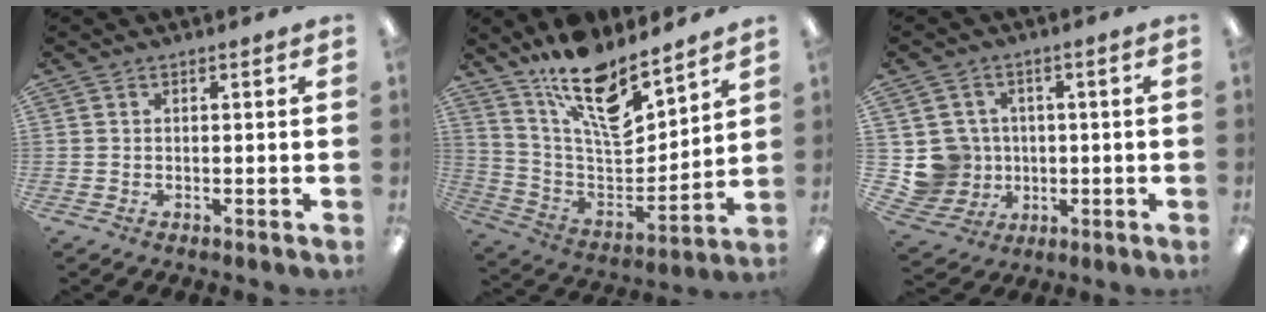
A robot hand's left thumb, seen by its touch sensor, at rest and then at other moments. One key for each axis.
{"total": 17.5, "fx": 12.8, "fy": 6.5, "fz": 10.1, "tx": -0.175, "ty": -0.092, "tz": 0.224}
{"total": 8.2, "fx": 0.0, "fy": 8.2, "fz": 0.9, "tx": -0.040, "ty": 0.005, "tz": 0.013}